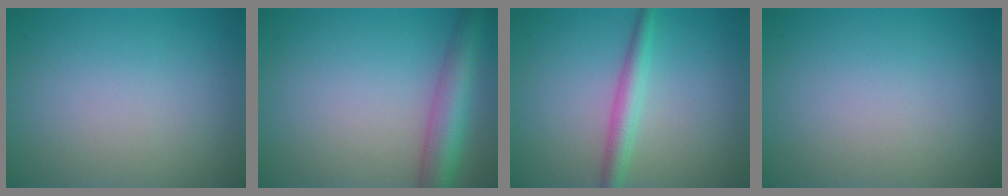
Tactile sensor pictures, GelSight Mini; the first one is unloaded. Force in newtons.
{"total": 5.4, "press": 5.4, "slide": 0.3}
{"total": 2.7, "press": 2.7, "slide": 0.0}
{"total": 0.0}